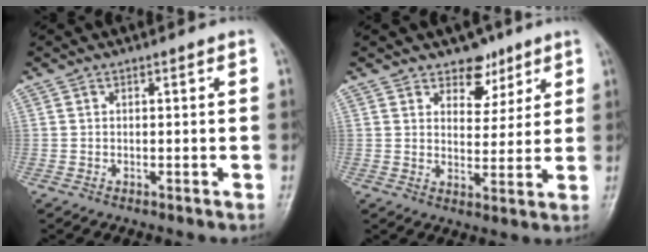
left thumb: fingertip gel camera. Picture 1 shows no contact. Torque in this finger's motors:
{"motor_torque": [-0.29, 0.32, -0.17, -0.28, 0.05]}